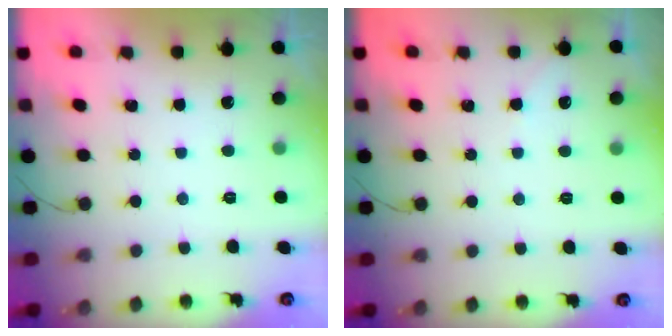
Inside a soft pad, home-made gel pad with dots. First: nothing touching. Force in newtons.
{"total": 2.3, "press": 2.3, "slide": 0.4}